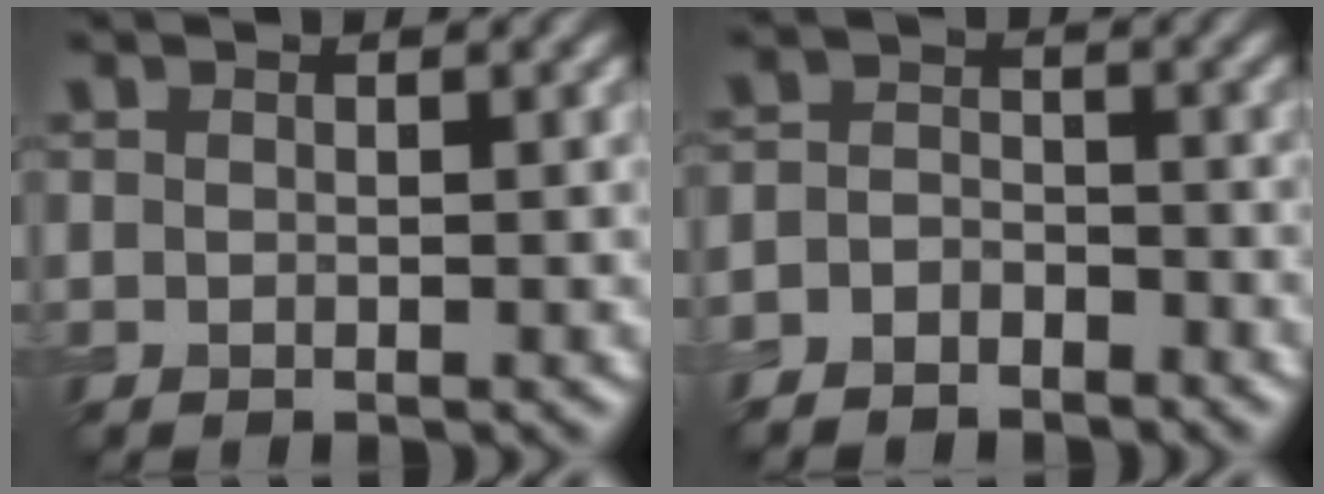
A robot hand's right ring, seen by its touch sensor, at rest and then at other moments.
{"total": 2.9, "force": [-2.3, 1.6, 0.6], "torque": [-0.008, 0.005, -0.050]}